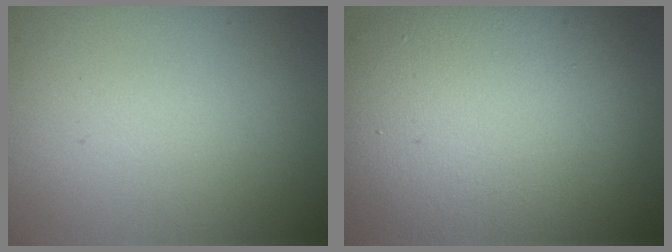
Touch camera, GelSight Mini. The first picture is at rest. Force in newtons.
{"total": 14.3, "press": 14.3, "slide": 1.3}